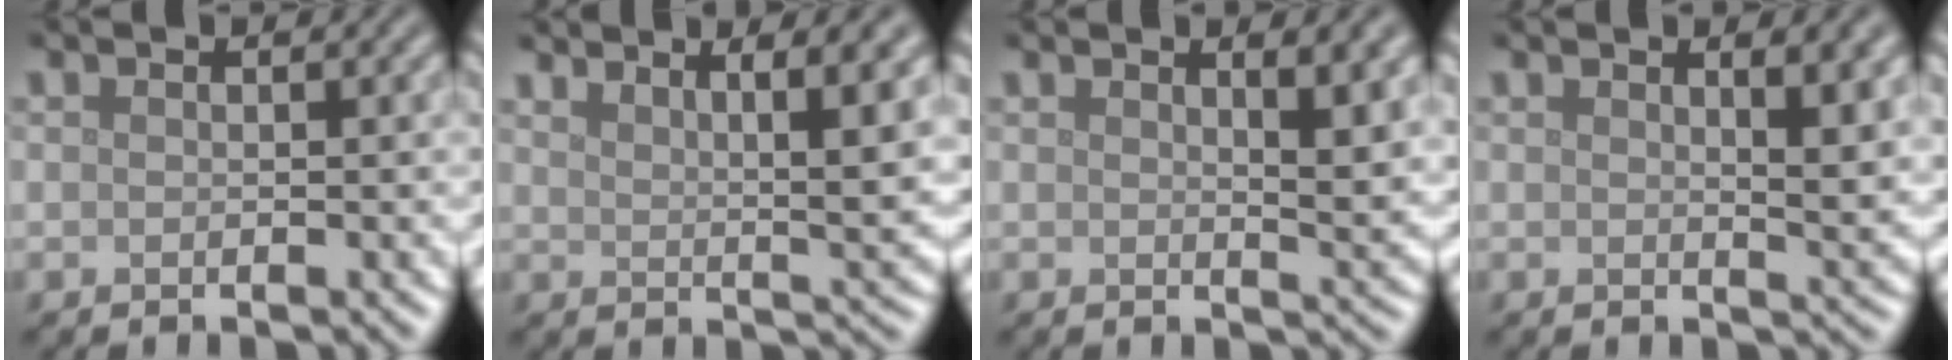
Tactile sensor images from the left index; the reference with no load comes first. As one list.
[{"total": 5.7, "force": [3.6, 1.5, 4.1], "torque": [-0.040, 0.004, 0.055]}, {"total": 4.3, "force": [2.0, 1.3, 3.6], "torque": [-0.037, -0.002, 0.030]}, {"total": 4.1, "force": [1.8, 1.2, 3.4], "torque": [-0.036, -0.002, 0.027]}]